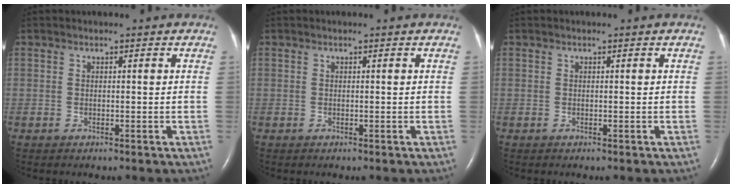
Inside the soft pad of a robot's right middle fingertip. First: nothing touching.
{"total": 0.0}
{"total": 0.0}